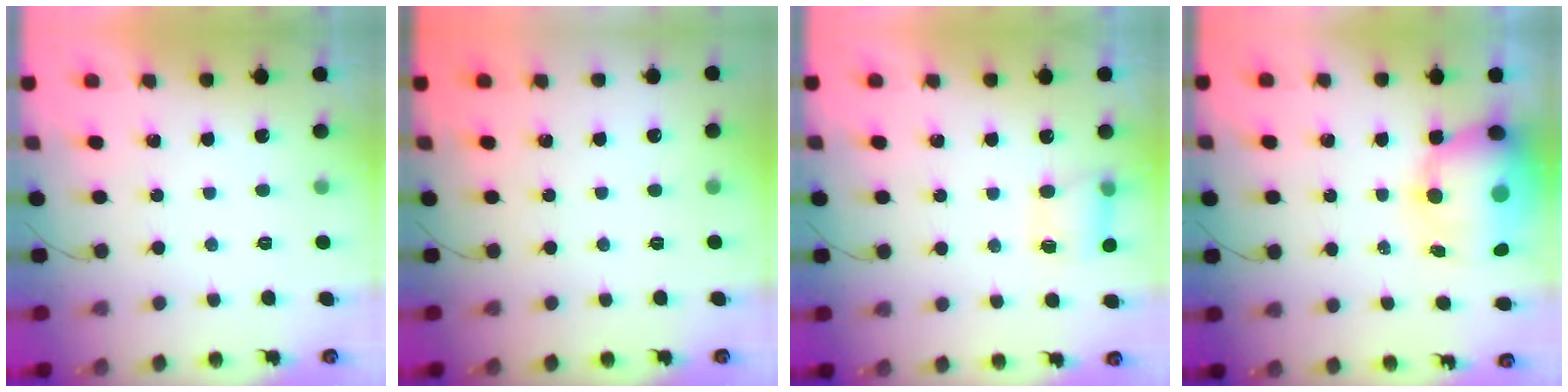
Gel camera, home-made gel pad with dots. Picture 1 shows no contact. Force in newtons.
{"total": 0.0}
{"total": 4.7, "press": 4.7, "slide": 0.6}
{"total": 15.8, "press": 15.4, "slide": 3.6}